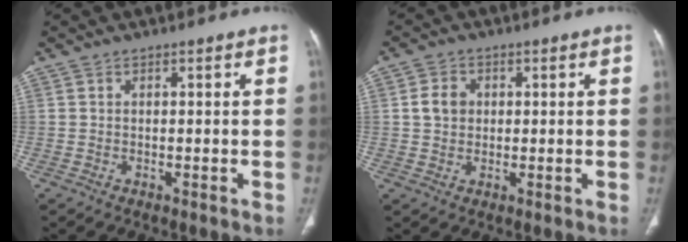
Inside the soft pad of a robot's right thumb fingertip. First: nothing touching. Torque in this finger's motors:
{"motor_torque": [-0.22, 0.42, 0.02, -0.10, 0.00]}